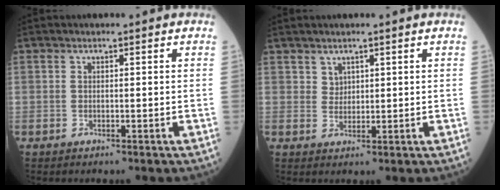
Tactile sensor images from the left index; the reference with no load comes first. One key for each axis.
{"total": 1.6, "fx": 1.2, "fy": 1.1, "fz": 0.3, "tx": -0.005, "ty": 0.003, "tz": 0.023}